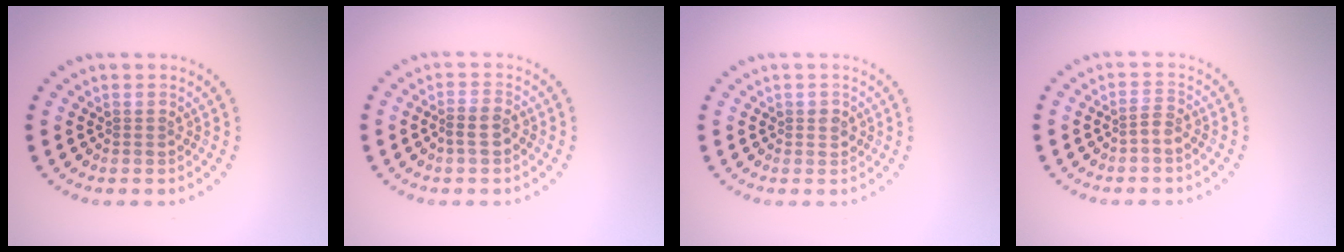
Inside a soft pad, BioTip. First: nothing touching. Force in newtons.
{"total": 2.0, "press": 1.8, "slide": 0.9}
{"total": 0.9, "press": 0.9, "slide": 0.2}
{"total": 1.3, "press": 1.0, "slide": 0.8}